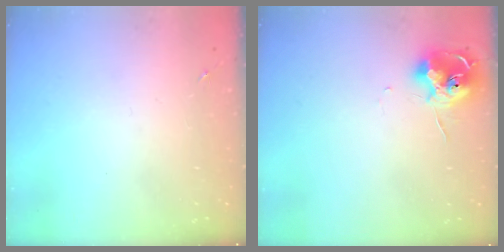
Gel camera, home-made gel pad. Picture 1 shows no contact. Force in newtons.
{"total": 11.1, "press": 11.0, "slide": 0.6}